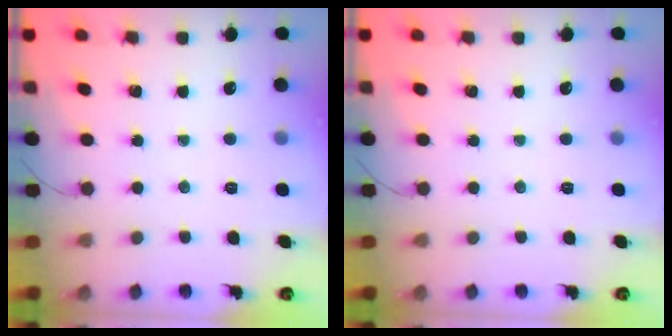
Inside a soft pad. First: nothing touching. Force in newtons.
{"total": 0.0}